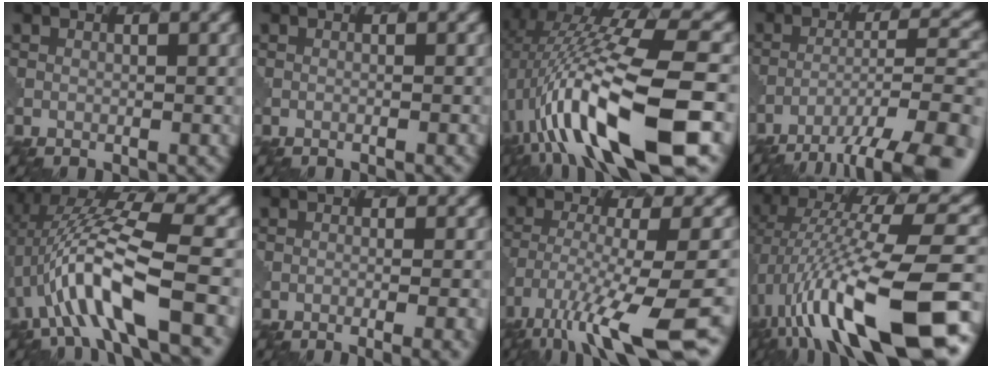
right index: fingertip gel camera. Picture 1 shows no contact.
{"total": 0.6, "force": [-0.3, 0.2, 0.5], "torque": [-0.001, -0.001, -0.010]}
{"total": 13.9, "force": [-3.1, 3.6, 13.0], "torque": [-0.251, 0.012, -0.032]}
{"total": 13.1, "force": [-9.6, 3.5, 8.3], "torque": [-0.147, -0.017, -0.124]}
{"total": 9.5, "force": [-1.8, 2.7, 8.9], "torque": [-0.175, 0.021, -0.032]}
{"total": 4.3, "force": [-2.0, 1.3, 3.5], "torque": [-0.027, 0.010, -0.027]}
{"total": 11.4, "force": [-6.9, 2.0, 8.8], "torque": [-0.157, -0.016, -0.114]}
{"total": 15.0, "force": [-3.6, 4.6, 13.8], "torque": [-0.247, 0.028, -0.052]}